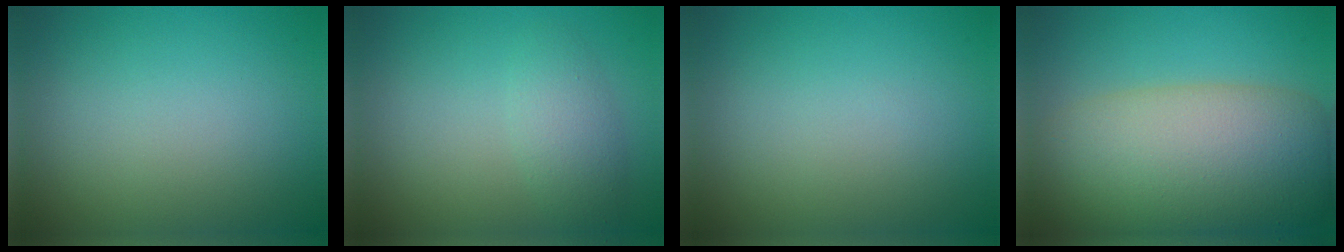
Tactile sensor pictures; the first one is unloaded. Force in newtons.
{"total": 2.4, "press": 2.4, "slide": 0.1}
{"total": 0.0}
{"total": 12.3, "press": 12.3, "slide": 0.6}